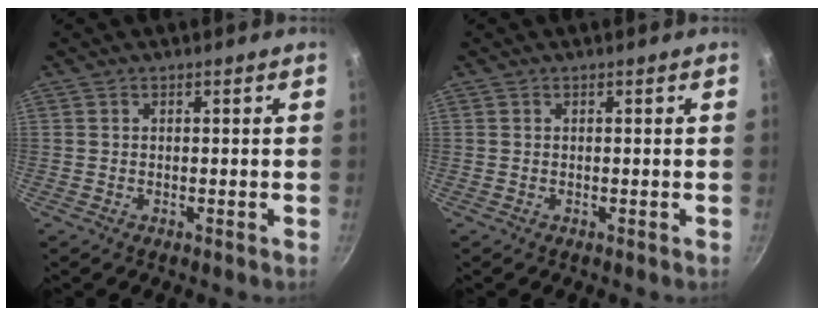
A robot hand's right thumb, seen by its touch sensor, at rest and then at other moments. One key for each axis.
{"total": 0.0}